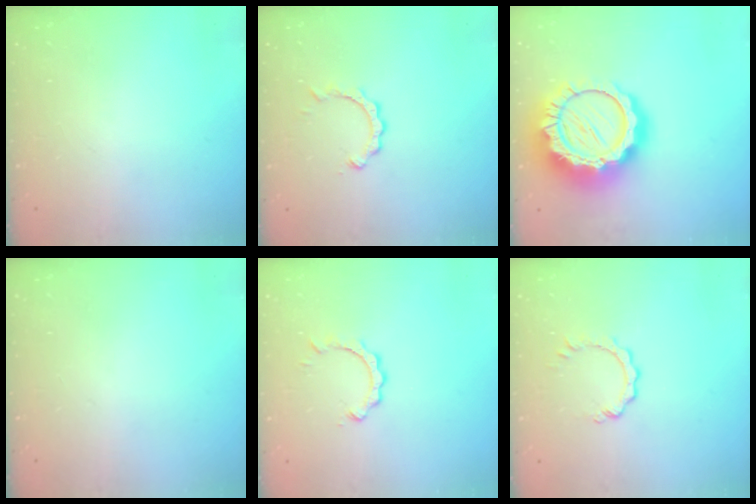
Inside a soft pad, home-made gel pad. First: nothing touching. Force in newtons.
{"total": 2.8, "press": 2.8, "slide": 0.4}
{"total": 22.3, "press": 22.2, "slide": 2.3}
{"total": 0.0}
{"total": 2.3, "press": 2.3, "slide": 0.2}
{"total": 4.1, "press": 4.1, "slide": 0.5}